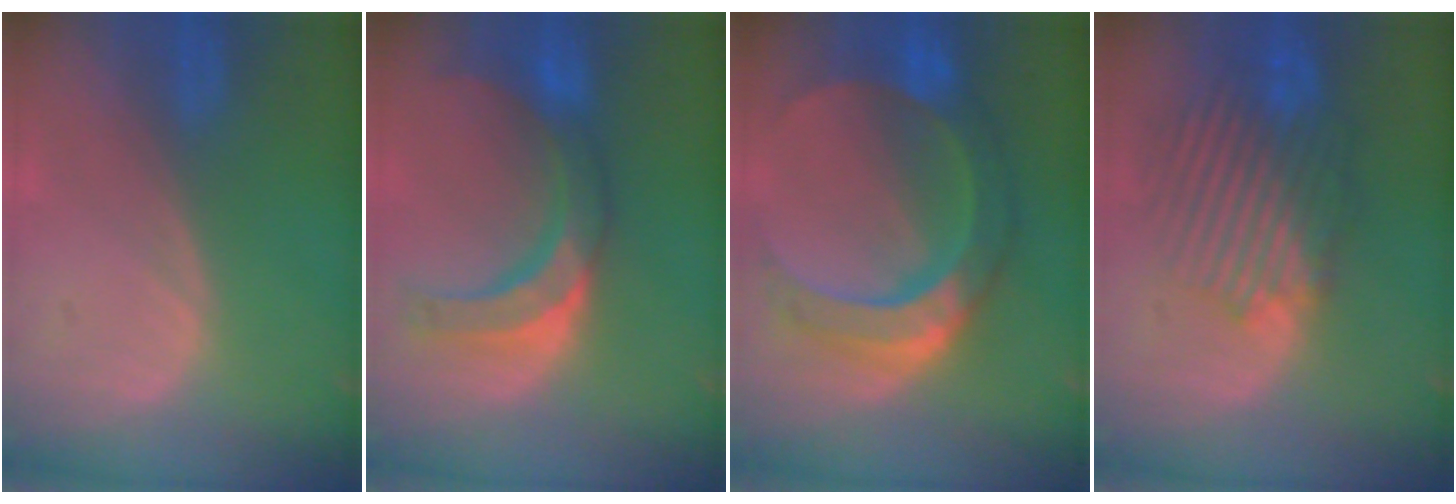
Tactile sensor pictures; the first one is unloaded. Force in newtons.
{"total": 9.0, "press": 8.8, "slide": 1.8}
{"total": 11.0, "press": 11.0, "slide": 1.0}
{"total": 10.2, "press": 9.3, "slide": 4.1}